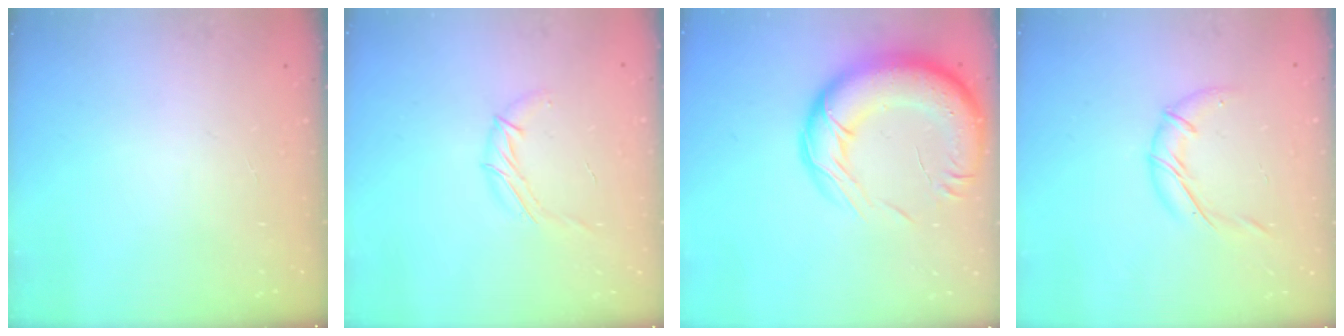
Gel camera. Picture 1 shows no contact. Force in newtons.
{"total": 6.4, "press": 6.4, "slide": 0.3}
{"total": 27.0, "press": 26.3, "slide": 6.1}
{"total": 9.0, "press": 9.0, "slide": 0.2}